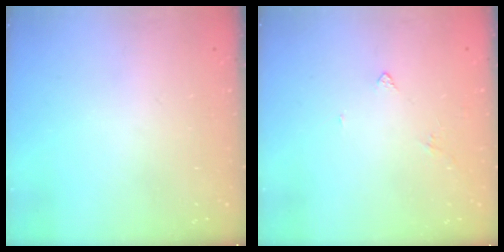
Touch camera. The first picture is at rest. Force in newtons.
{"total": 2.6, "press": 2.6, "slide": 0.6}